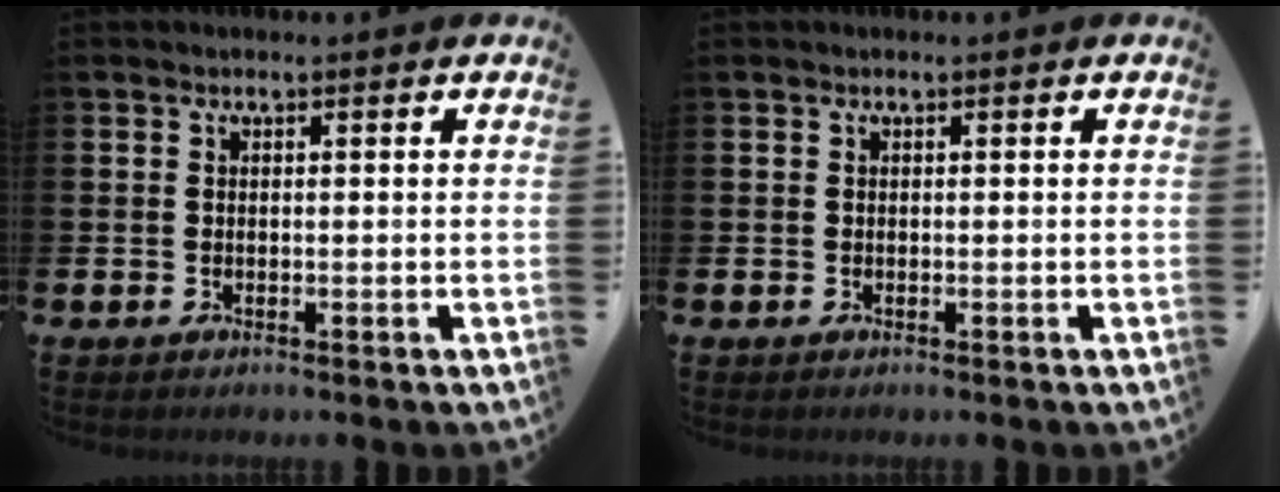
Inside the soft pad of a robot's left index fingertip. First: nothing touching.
{"total": 0.0}